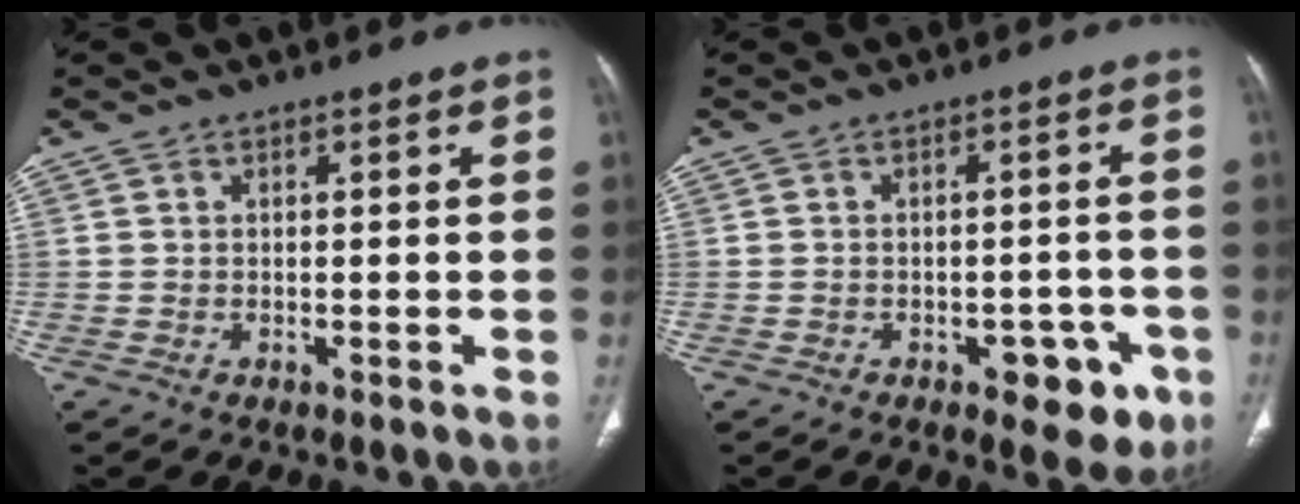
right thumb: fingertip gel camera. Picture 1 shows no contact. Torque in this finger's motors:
{"motor_torque": [0.87, 0.62, -0.26, -0.08, 0.13]}